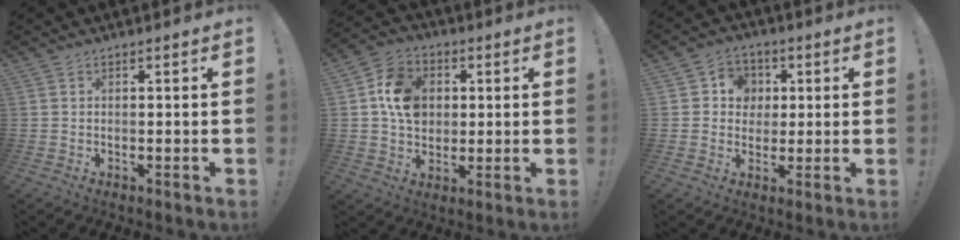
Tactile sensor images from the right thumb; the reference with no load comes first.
{"total": 12.7, "force": [2.3, 10.4, 6.9], "torque": [-0.086, 0.006, 0.048]}
{"total": 7.5, "force": [0.9, 7.1, 2.1], "torque": [-0.029, 0.000, 0.022]}